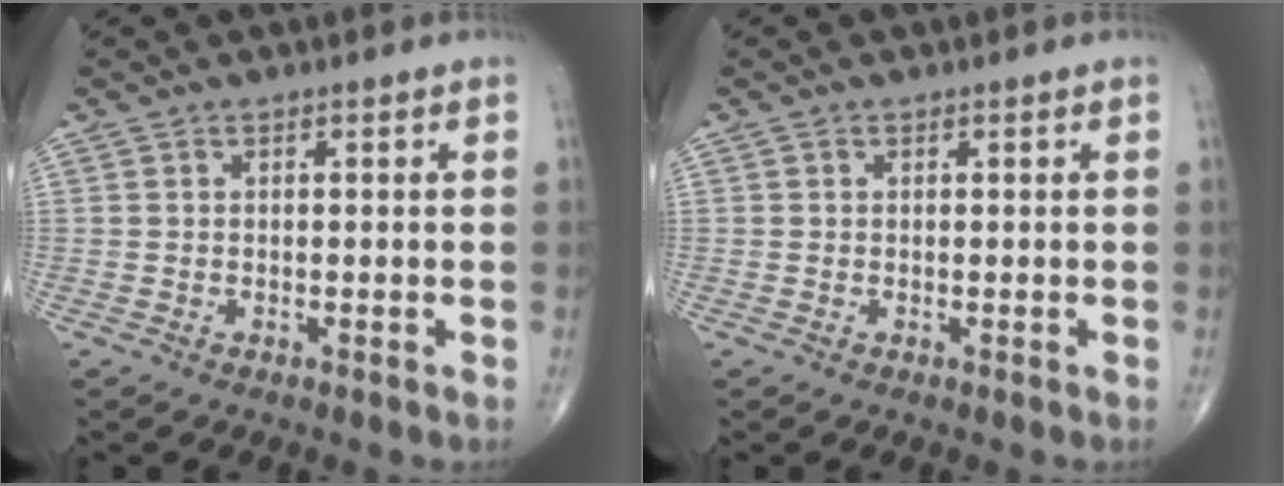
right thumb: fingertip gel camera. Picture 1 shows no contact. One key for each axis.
{"total": 0.0}